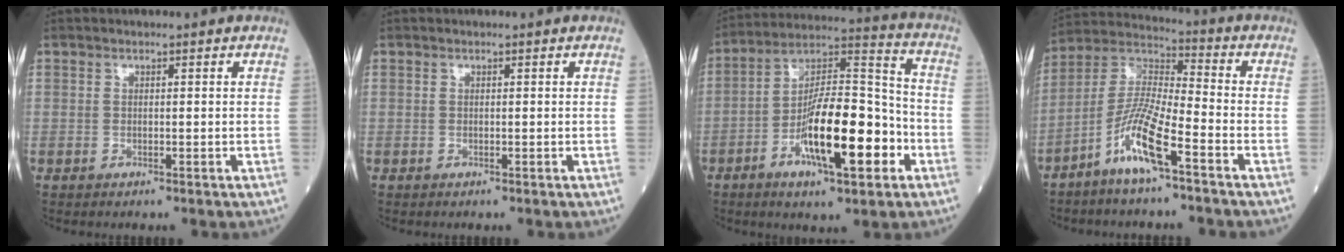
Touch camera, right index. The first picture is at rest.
{"total": 0.0}
{"total": 16.9, "force": [-5.8, 4.1, 15.4], "torque": [-0.270, 0.007, -0.094]}
{"total": 10.3, "force": [-5.8, 0.9, 8.5], "torque": [-0.178, -0.003, -0.121]}